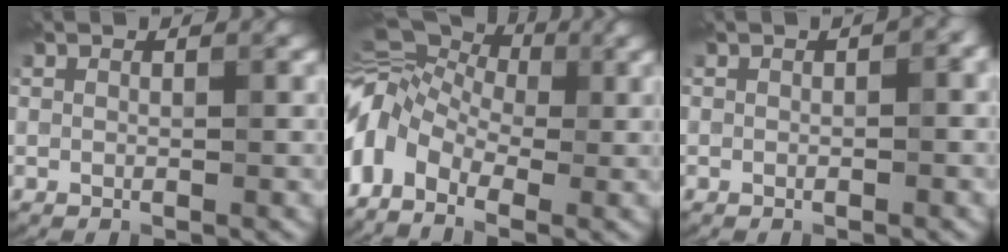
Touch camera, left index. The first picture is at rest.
{"total": 9.5, "force": [-2.3, 6.8, 6.2], "torque": [-0.120, 0.012, -0.042]}
{"total": 2.0, "force": [0.2, 0.9, 1.8], "torque": [-0.016, 0.003, 0.006]}